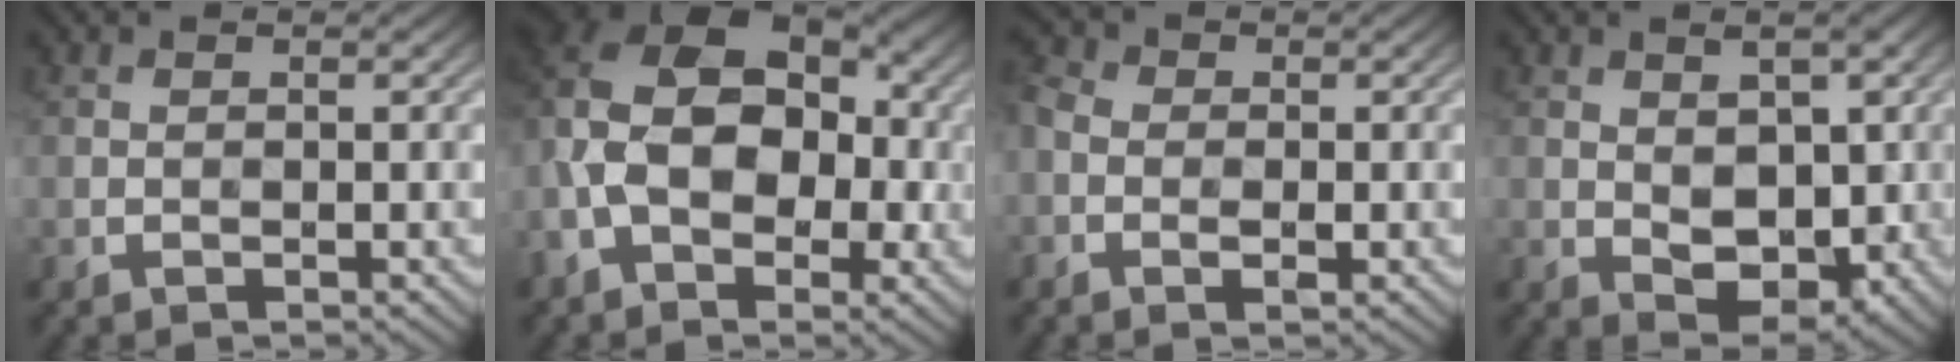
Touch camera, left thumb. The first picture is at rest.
{"total": 14.2, "force": [-1.4, 9.7, 10.3], "torque": [-0.181, 0.013, -0.029]}
{"total": 4.5, "force": [-1.0, 3.2, 2.9], "torque": [-0.065, -0.005, -0.023]}
{"total": 5.3, "force": [0.3, 3.4, 4.1], "torque": [-0.066, -0.009, 0.009]}